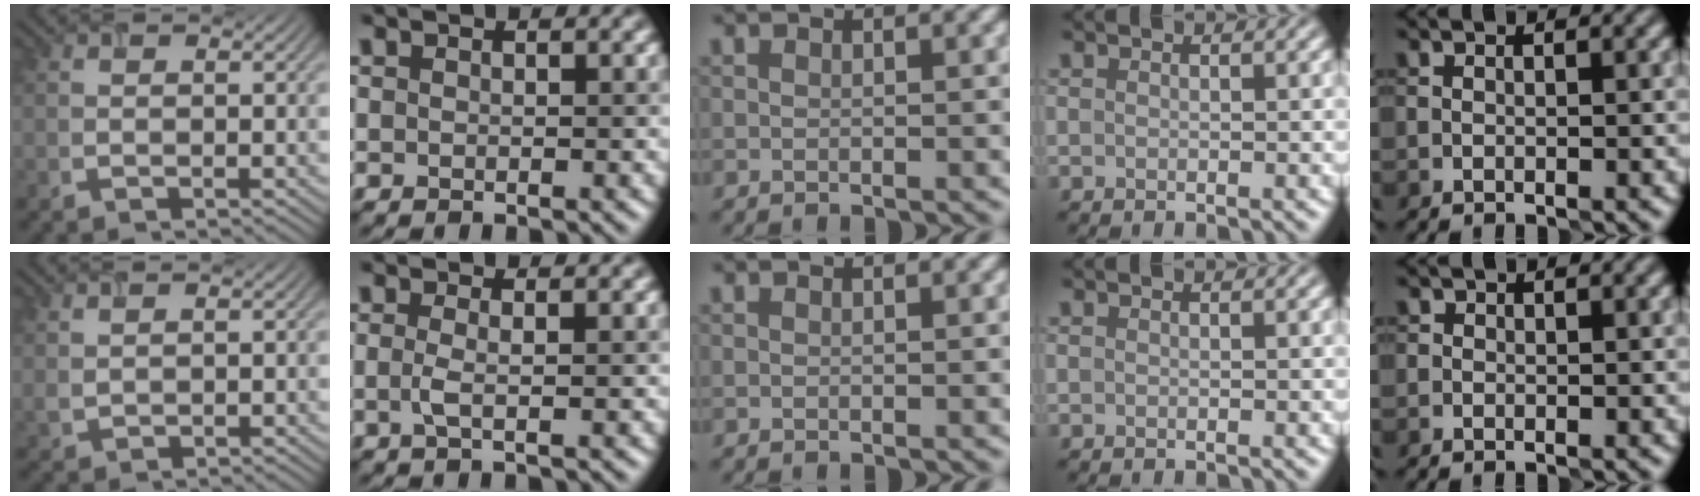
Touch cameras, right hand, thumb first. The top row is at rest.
{"thumb": {"total": 1.4, "force": [1.1, 0.4, 0.7], "torque": [-0.022, 0.002, 0.029]}, "index": {"total": 1.5, "force": [-0.2, 0.4, 1.5], "torque": [-0.030, -0.003, -0.006]}}